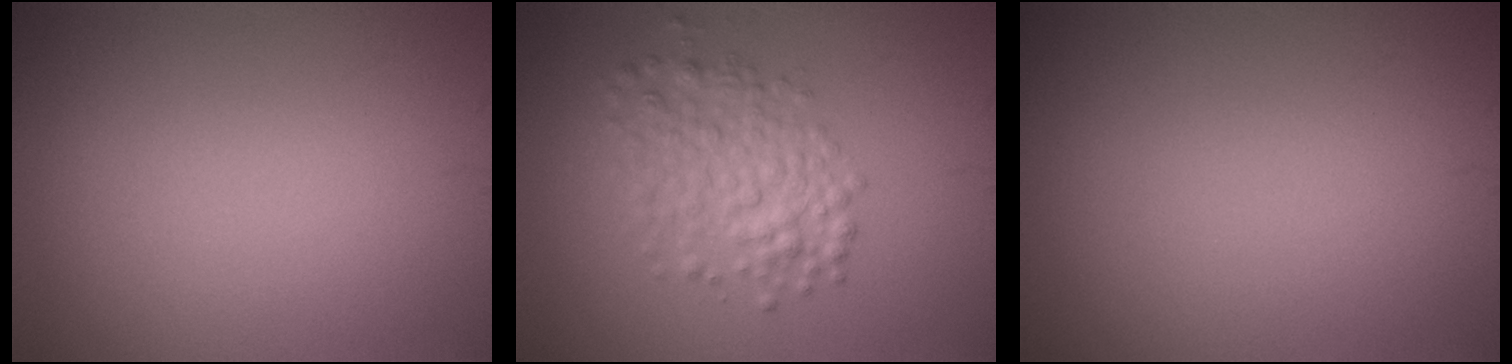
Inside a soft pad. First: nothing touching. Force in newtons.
{"total": 3.9, "press": 3.9, "slide": 0.2}
{"total": 0.0}